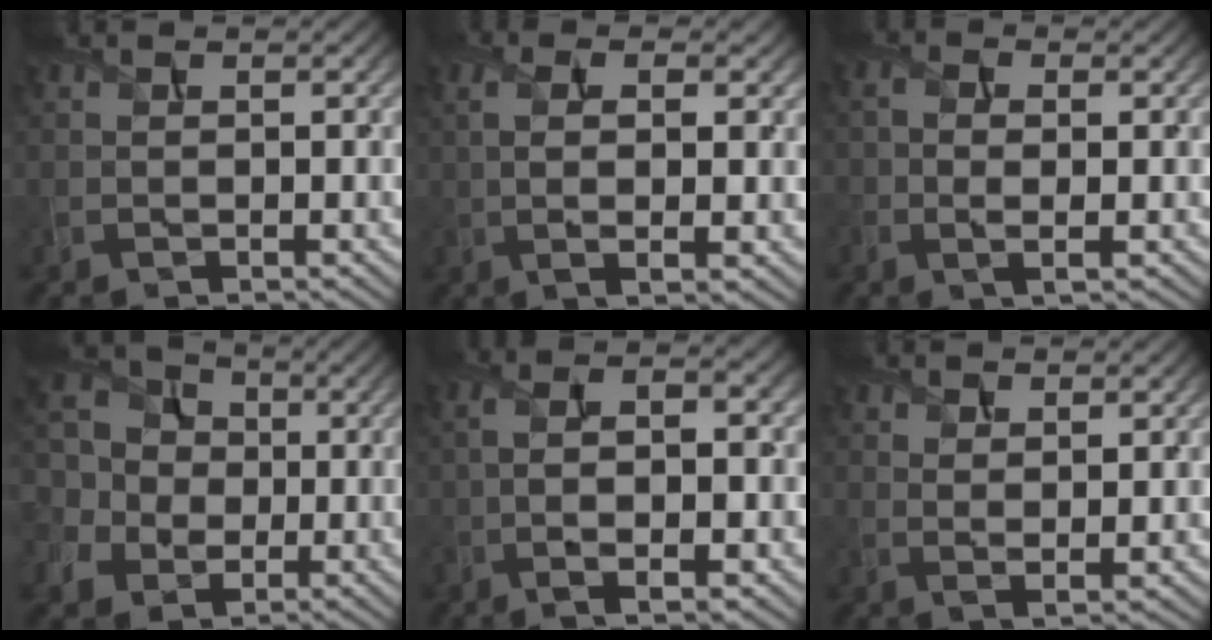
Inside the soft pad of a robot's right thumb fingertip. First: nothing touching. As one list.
[{"total": 5.0, "force": [0.5, 1.5, 4.7], "torque": [-0.095, -0.002, 0.011]}, {"total": 2.9, "force": [-0.5, 1.5, 2.4], "torque": [-0.055, -0.006, -0.010]}, {"total": 10.7, "force": [0.7, 9.0, 5.7], "torque": [-0.169, 0.014, -0.018]}, {"total": 7.6, "force": [-1.1, 2.8, 7.0], "torque": [-0.141, -0.006, -0.014]}, {"total": 2.3, "force": [1.5, 0.7, 1.7], "torque": [-0.037, -0.009, 0.031]}]